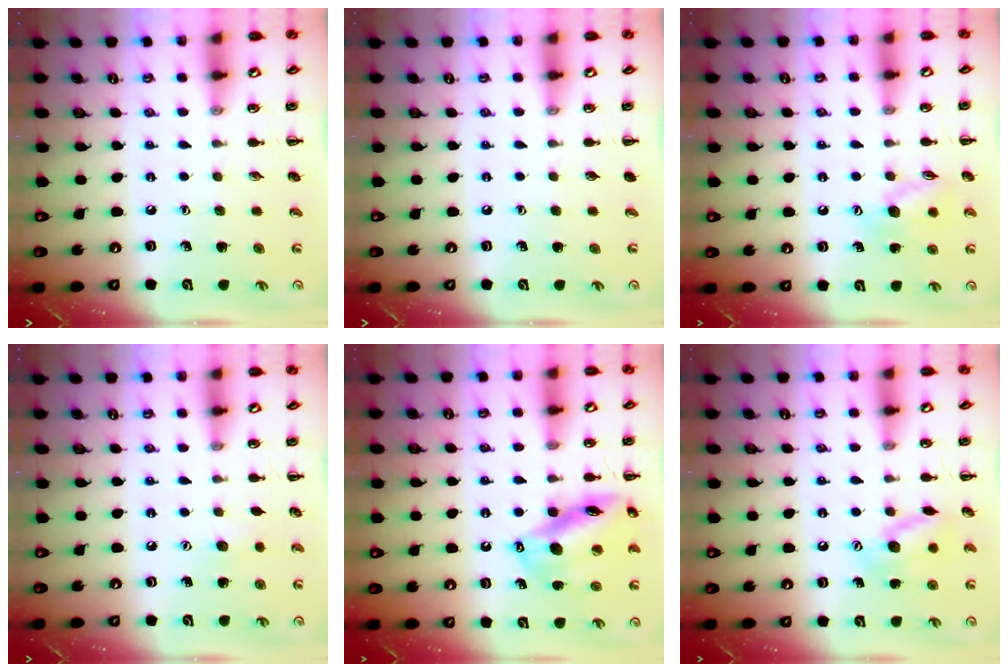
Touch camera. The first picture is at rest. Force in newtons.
{"total": 0.0}
{"total": 9.9, "press": 9.9, "slide": 0.7}
{"total": 4.8, "press": 4.7, "slide": 1.1}
{"total": 15.1, "press": 14.7, "slide": 3.4}
{"total": 11.6, "press": 11.4, "slide": 2.1}